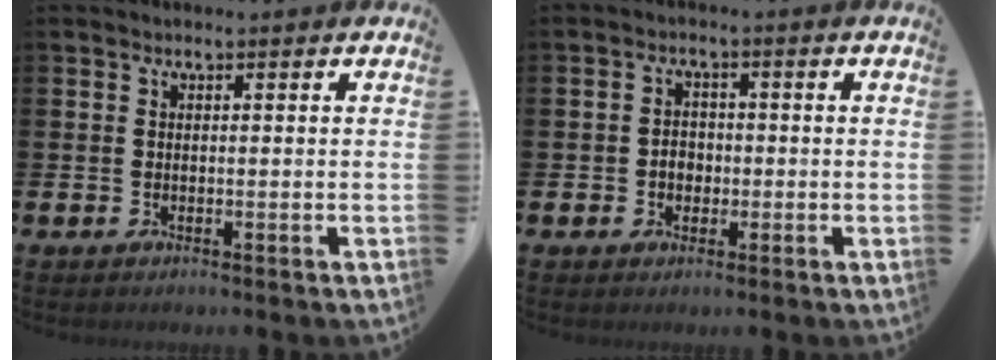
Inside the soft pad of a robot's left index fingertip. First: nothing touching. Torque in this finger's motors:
{"motor_torque": [0.05, 0.03, 0.05, 0.02]}